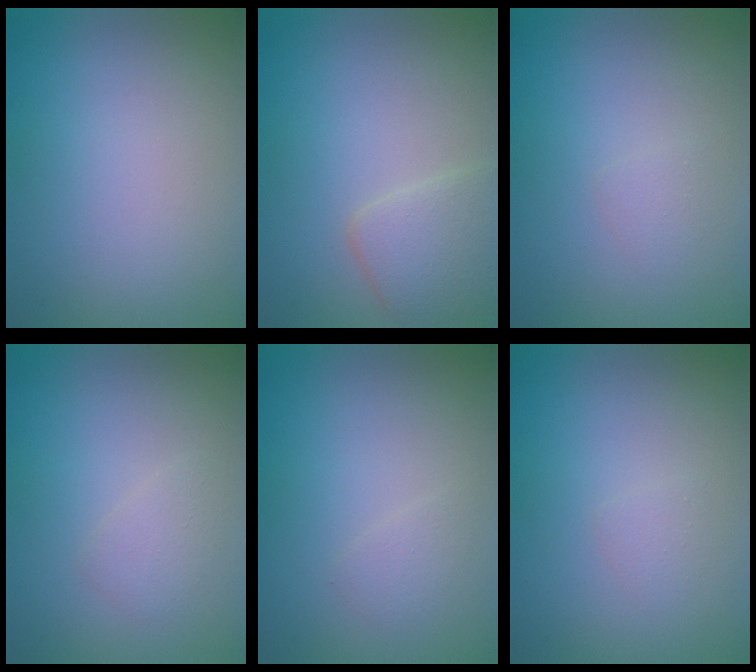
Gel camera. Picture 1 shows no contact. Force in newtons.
{"total": 2.9, "press": 2.9, "slide": 0.1}
{"total": 0.8, "press": 0.8, "slide": 0.0}
{"total": 1.3, "press": 1.3, "slide": 0.0}
{"total": 1.0, "press": 1.0, "slide": 0.0}
{"total": 0.8, "press": 0.8, "slide": 0.0}